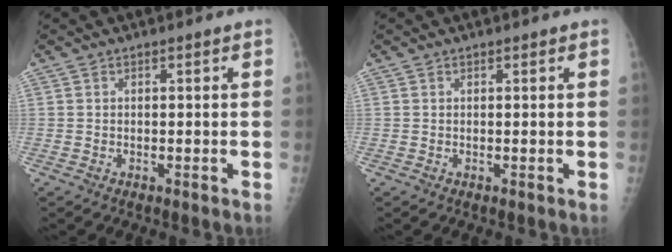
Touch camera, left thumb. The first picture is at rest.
{"total": 0.0}